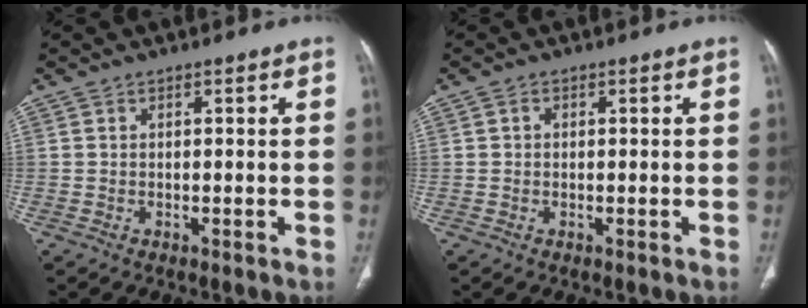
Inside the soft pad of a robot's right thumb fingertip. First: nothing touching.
{"total": 0.7, "force": [0.1, 0.6, 0.3], "torque": [-0.003, 0.002, 0.001]}